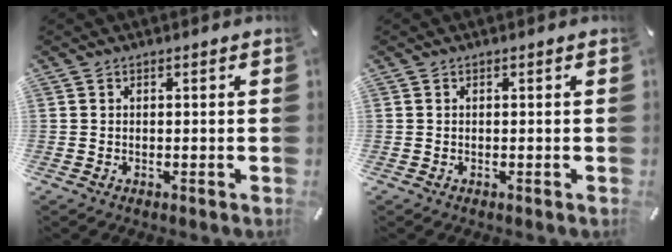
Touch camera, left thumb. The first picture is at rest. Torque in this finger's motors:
{"motor_torque": [0.00, 0.00, 0.03, 0.13, 0.00]}